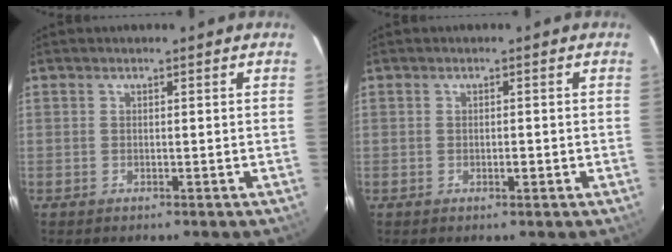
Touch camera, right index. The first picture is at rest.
{"total": 1.2, "force": [-0.3, 0.4, 1.1], "torque": [-0.020, 0.001, -0.004]}